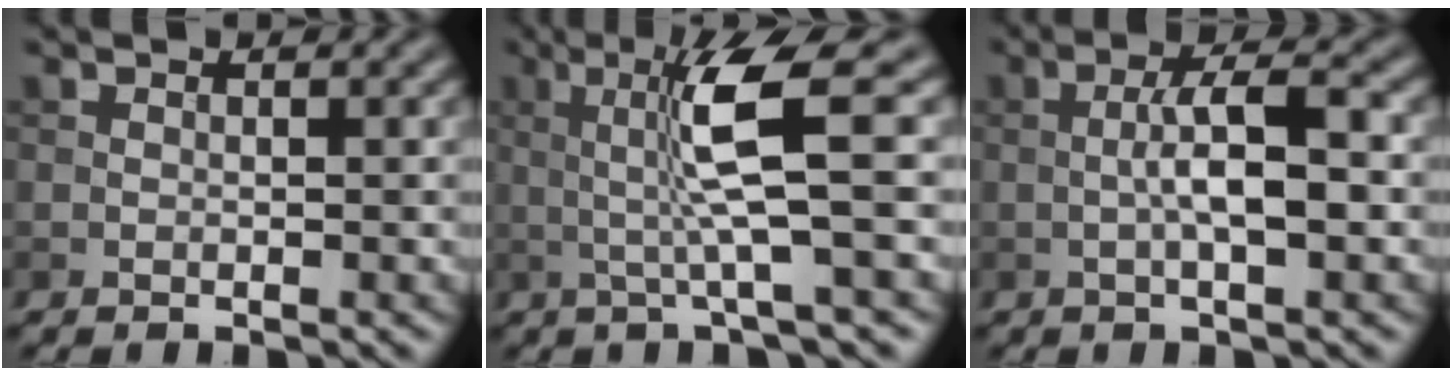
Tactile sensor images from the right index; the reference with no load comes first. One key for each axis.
{"total": 6.2, "fx": 0.8, "fy": 0.5, "fz": 6.2, "tx": -0.122, "ty": 0.003, "tz": 0.017}
{"total": 4.8, "fx": -0.4, "fy": 1.2, "fz": 4.6, "tx": -0.088, "ty": 0.009, "tz": -0.010}